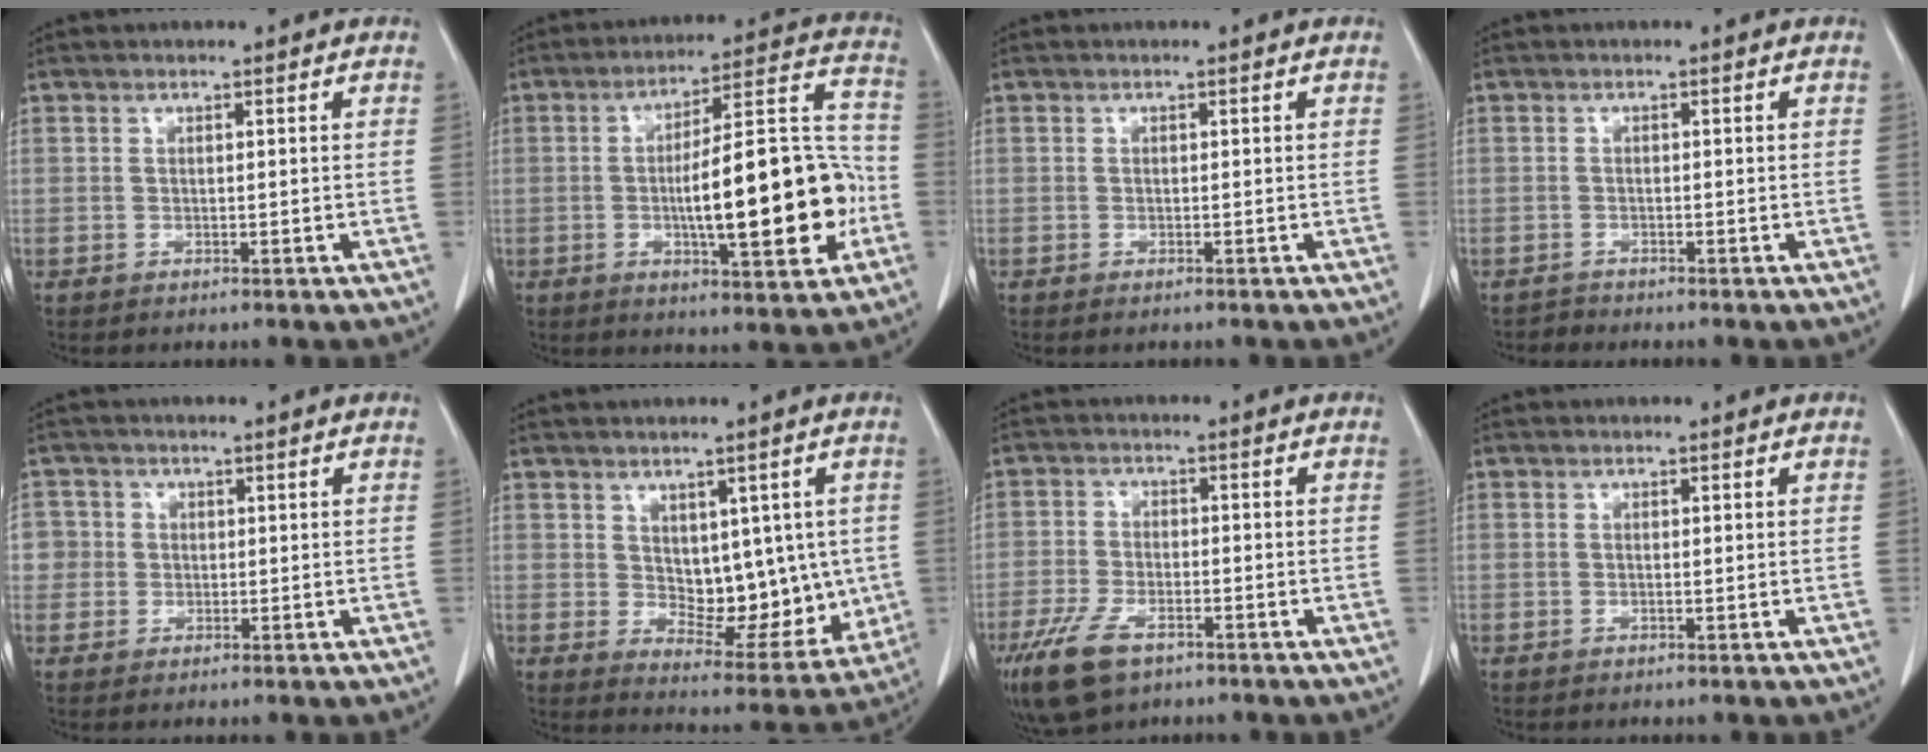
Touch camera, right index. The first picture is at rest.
{"total": 18.9, "force": [-3.4, 4.1, 18.2], "torque": [-0.271, 0.024, -0.046]}
{"total": 0.9, "force": [-0.7, 0.2, 0.5], "torque": [-0.009, -0.002, -0.009]}
{"total": 1.0, "force": [-0.9, 0.0, -0.4], "torque": [0.005, -0.005, -0.019]}
{"total": 3.4, "force": [0.2, 3.4, 0.0], "torque": [0.015, 0.011, 0.002]}
{"total": 11.1, "force": [1.1, 6.3, 9.1], "torque": [-0.106, -0.003, 0.037]}
{"total": 8.8, "force": [-5.3, 4.0, 5.7], "torque": [-0.117, -0.014, -0.090]}
{"total": 0.0}